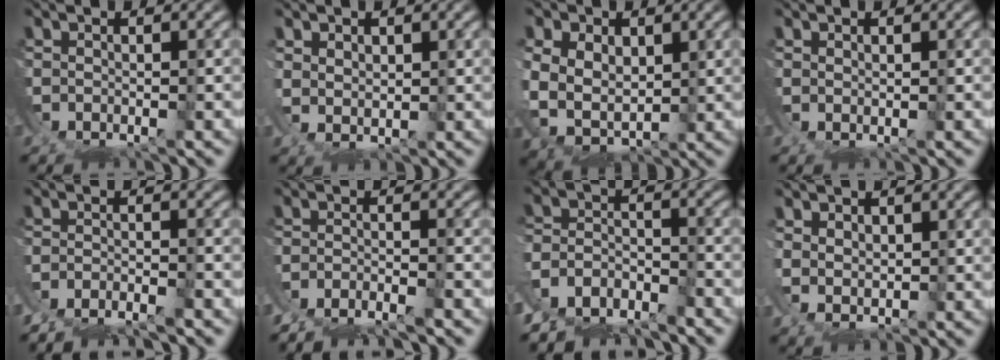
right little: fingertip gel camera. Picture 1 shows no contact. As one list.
[{"total": 2.5, "force": [1.7, 0.9, 1.6], "torque": [-0.041, -0.014, 0.043]}, {"total": 10.0, "force": [-0.5, 8.2, 5.7], "torque": [-0.153, -0.048, 0.005]}, {"total": 1.2, "force": [1.1, -0.4, 0.3], "torque": [-0.008, -0.001, 0.024]}, {"total": 3.7, "force": [-3.3, 0.5, 1.6], "torque": [-0.023, -0.003, -0.057]}, {"total": 4.1, "force": [-3.7, 0.4, 1.7], "torque": [-0.023, -0.004, -0.061]}, {"total": 7.6, "force": [-4.6, 5.4, 2.9], "torque": [-0.052, -0.028, -0.078]}, {"total": 2.9, "force": [1.4, 1.4, 2.1], "torque": [-0.049, -0.016, 0.038]}]